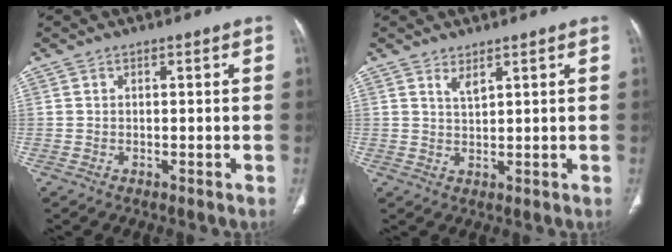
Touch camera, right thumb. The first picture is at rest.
{"total": 2.1, "force": [1.6, 0.5, 1.4], "torque": [-0.023, -0.015, 0.032]}